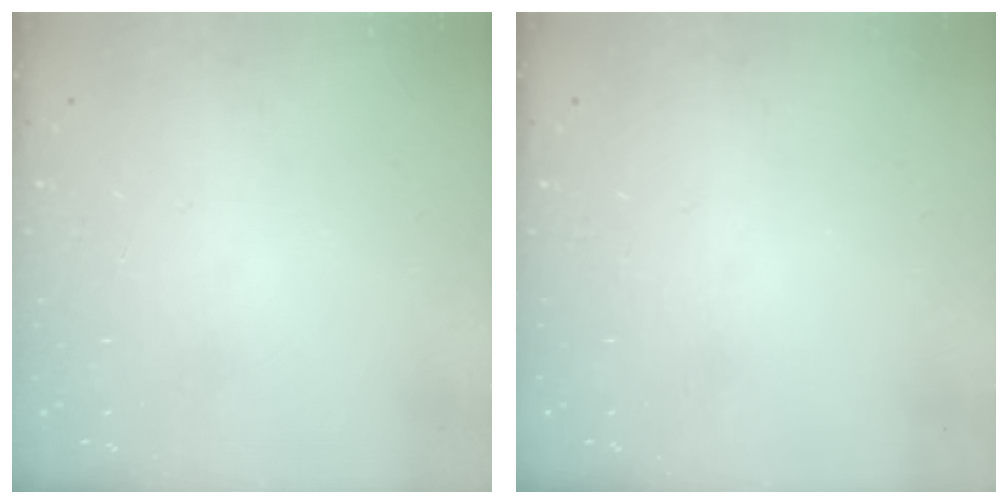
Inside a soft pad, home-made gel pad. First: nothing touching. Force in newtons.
{"total": 0.0}